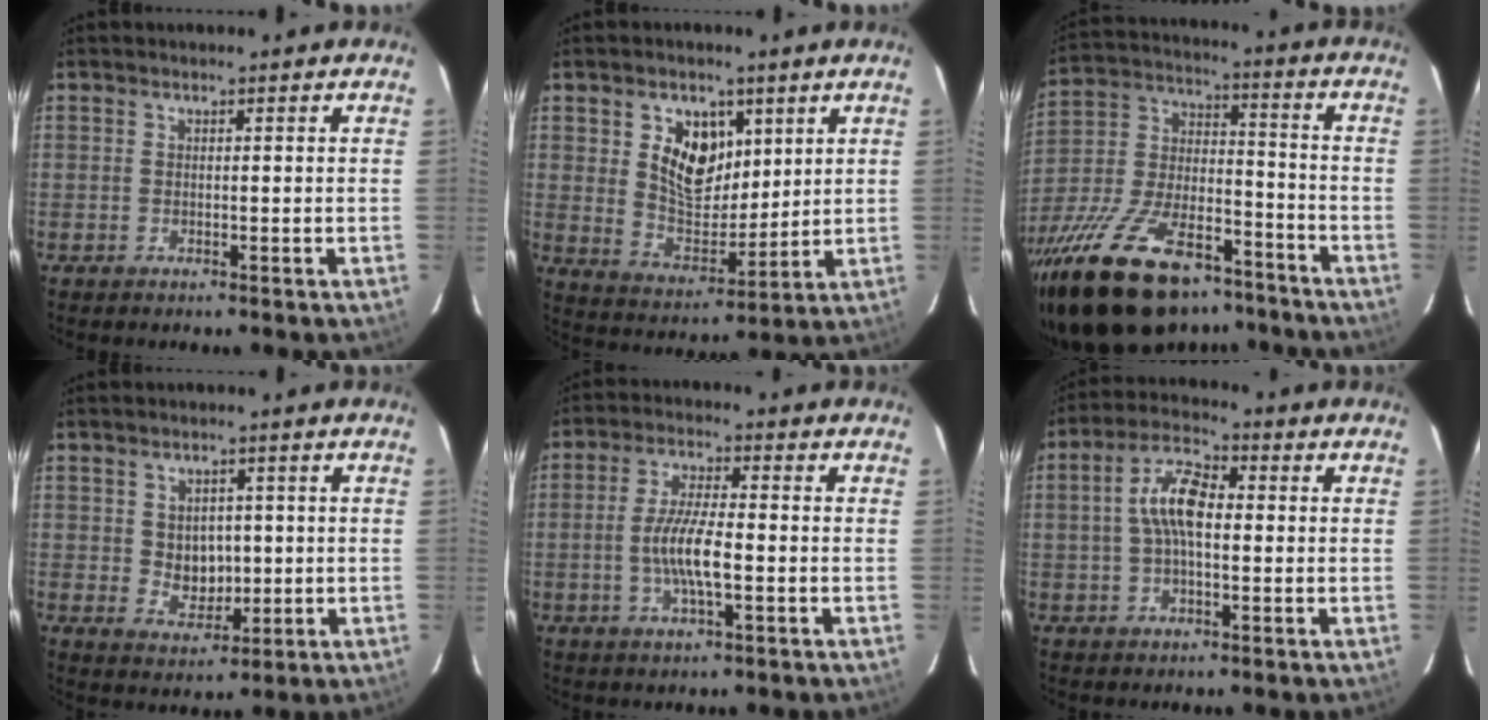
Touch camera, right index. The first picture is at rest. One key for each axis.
{"total": 10.5, "fx": 4.0, "fy": 7.0, "fz": 6.8, "tx": -0.118, "ty": 0.000, "tz": 0.081}
{"total": 27.6, "fx": -19.3, "fy": 11.8, "fz": 15.8, "tx": -0.312, "ty": -0.011, "tz": -0.306}
{"total": 5.5, "fx": 0.3, "fy": 4.7, "fz": 2.9, "tx": -0.049, "ty": 0.001, "tz": 0.018}
{"total": 7.5, "fx": -1.7, "fy": 1.5, "fz": 7.2, "tx": -0.142, "ty": 0.000, "tz": -0.035}
{"total": 8.1, "fx": 0.1, "fy": 3.6, "fz": 7.3, "tx": -0.145, "ty": 0.020, "tz": 0.000}